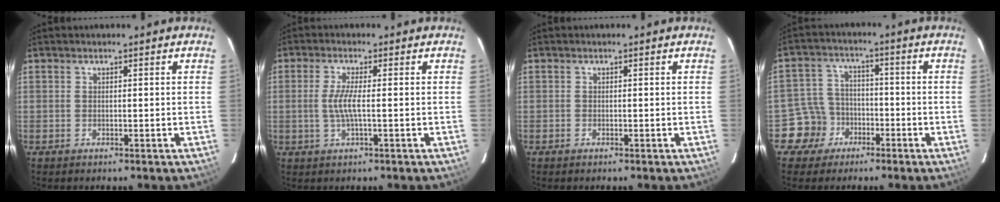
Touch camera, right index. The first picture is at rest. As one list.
[{"total": 4.0, "force": [-0.5, 0.0, 3.9], "torque": [-0.079, -0.003, -0.010]}, {"total": 0.0}, {"total": 6.9, "force": [-3.7, 5.9, 0.1], "torque": [-0.024, 0.028, -0.063]}]